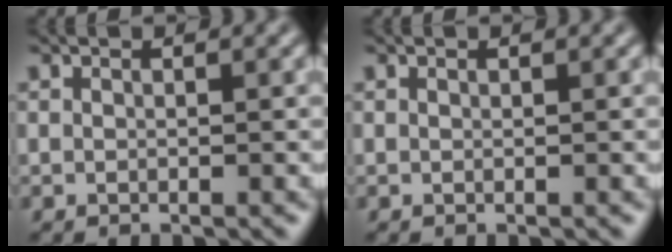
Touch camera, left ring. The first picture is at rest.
{"total": 0.0}